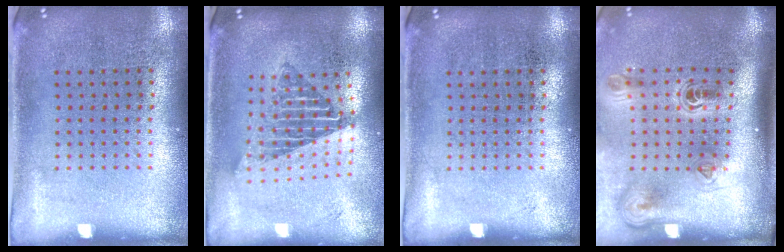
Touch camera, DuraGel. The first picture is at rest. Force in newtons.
{"total": 1.7, "press": 1.4, "slide": 1.0}
{"total": 0.0}
{"total": 2.3, "press": 1.5, "slide": 1.7}